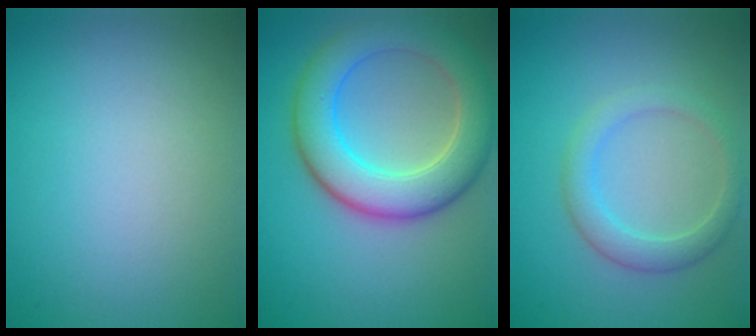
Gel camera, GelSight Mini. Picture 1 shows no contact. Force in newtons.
{"total": 7.6, "press": 7.6, "slide": 0.6}
{"total": 2.7, "press": 2.7, "slide": 0.2}